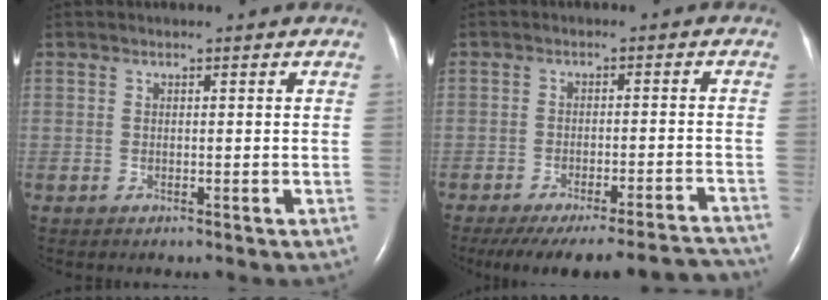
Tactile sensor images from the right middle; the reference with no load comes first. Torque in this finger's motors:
{"motor_torque": [0.41, -0.43, 0.34, 0.08]}